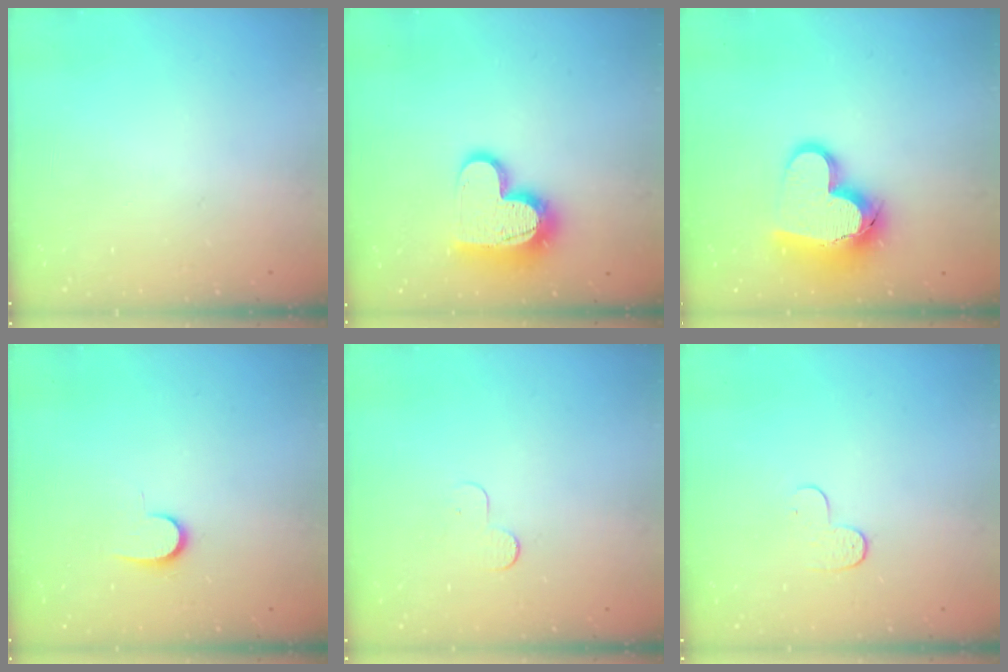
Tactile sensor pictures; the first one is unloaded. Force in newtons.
{"total": 14.7, "press": 14.6, "slide": 1.1}
{"total": 16.9, "press": 16.7, "slide": 2.4}
{"total": 6.7, "press": 6.6, "slide": 0.7}
{"total": 2.9, "press": 2.9, "slide": 0.3}
{"total": 3.9, "press": 3.8, "slide": 0.4}